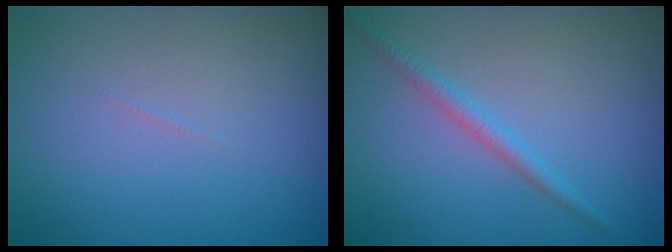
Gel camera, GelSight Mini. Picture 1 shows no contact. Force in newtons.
{"total": 1.5, "press": 1.5, "slide": 0.1}